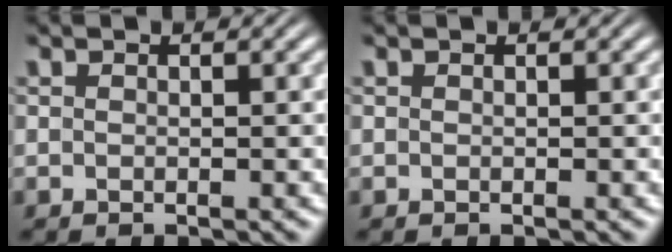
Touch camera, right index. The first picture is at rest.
{"total": 0.0}